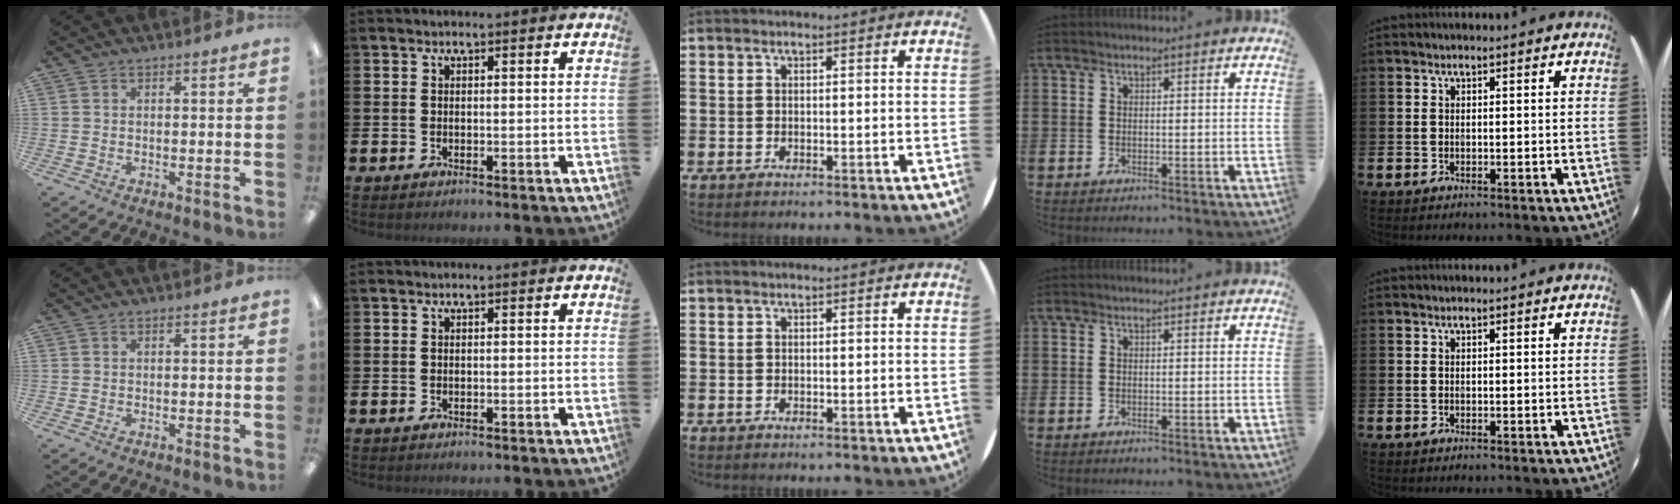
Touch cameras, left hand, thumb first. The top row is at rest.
{}